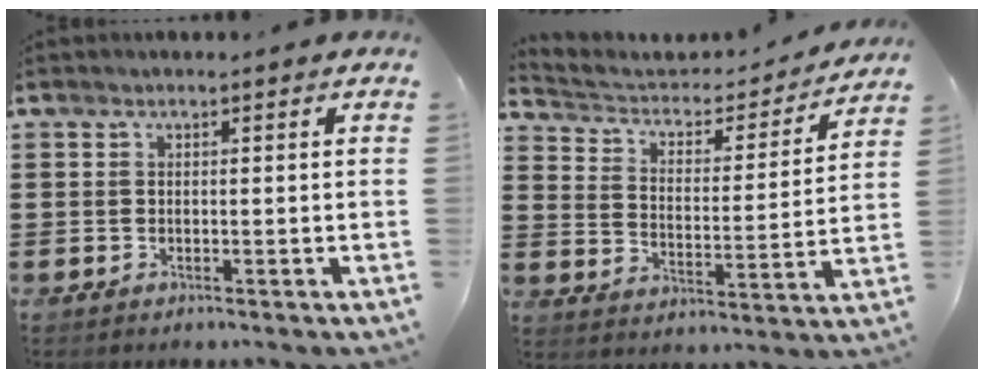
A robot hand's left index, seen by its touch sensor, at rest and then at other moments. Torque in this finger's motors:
{"motor_torque": [-0.17, 0.26, 0.10, 0.02]}